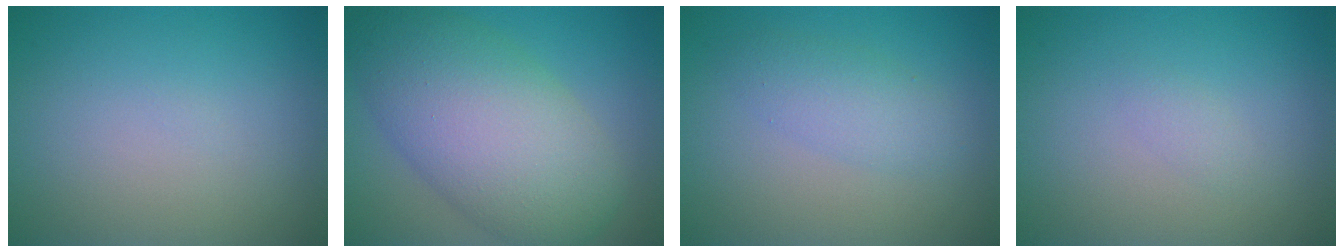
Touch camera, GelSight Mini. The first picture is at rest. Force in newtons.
{"total": 10.9, "press": 10.9, "slide": 0.1}
{"total": 2.5, "press": 2.5, "slide": 0.1}
{"total": 0.7, "press": 0.7, "slide": 0.0}